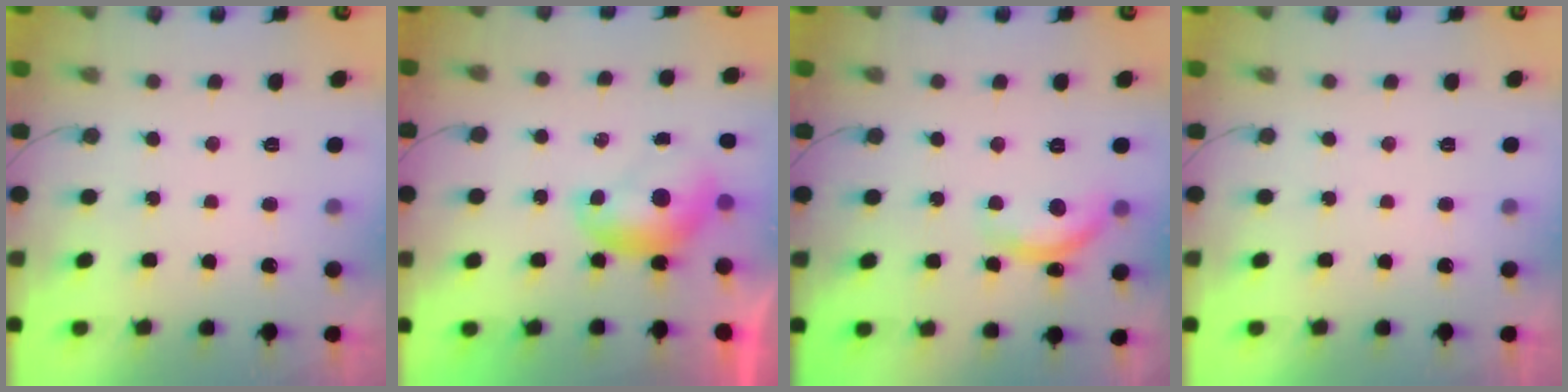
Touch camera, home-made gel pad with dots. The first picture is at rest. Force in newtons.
{"total": 7.3, "press": 7.3, "slide": 0.1}
{"total": 13.0, "press": 12.9, "slide": 0.7}
{"total": 0.0}